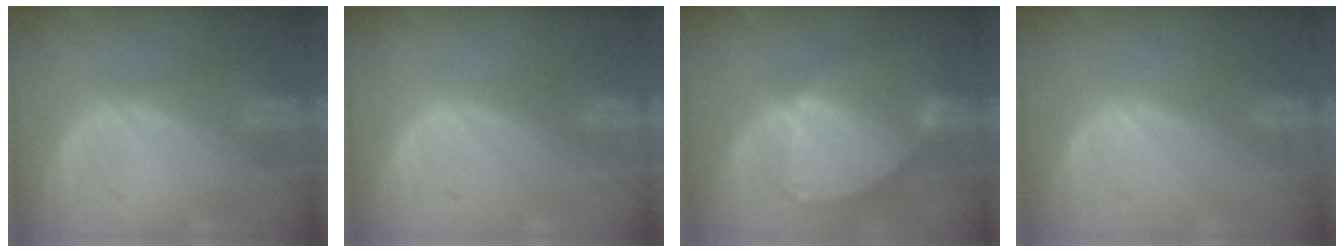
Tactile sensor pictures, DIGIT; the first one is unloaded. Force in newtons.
{"total": 0.0}
{"total": 8.7, "press": 7.5, "slide": 4.4}
{"total": 0.0}